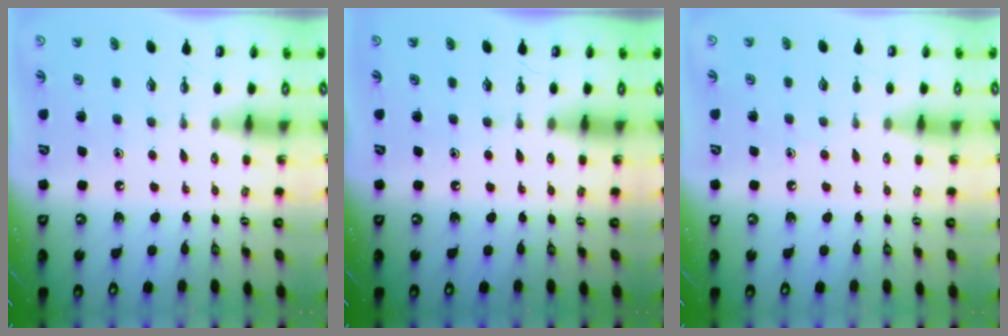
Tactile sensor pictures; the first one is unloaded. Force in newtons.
{"total": 0.0}
{"total": 4.5, "press": 4.4, "slide": 0.6}